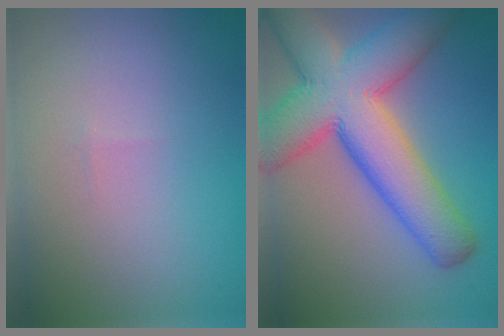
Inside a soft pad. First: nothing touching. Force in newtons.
{"total": 12.1, "press": 12.0, "slide": 0.5}